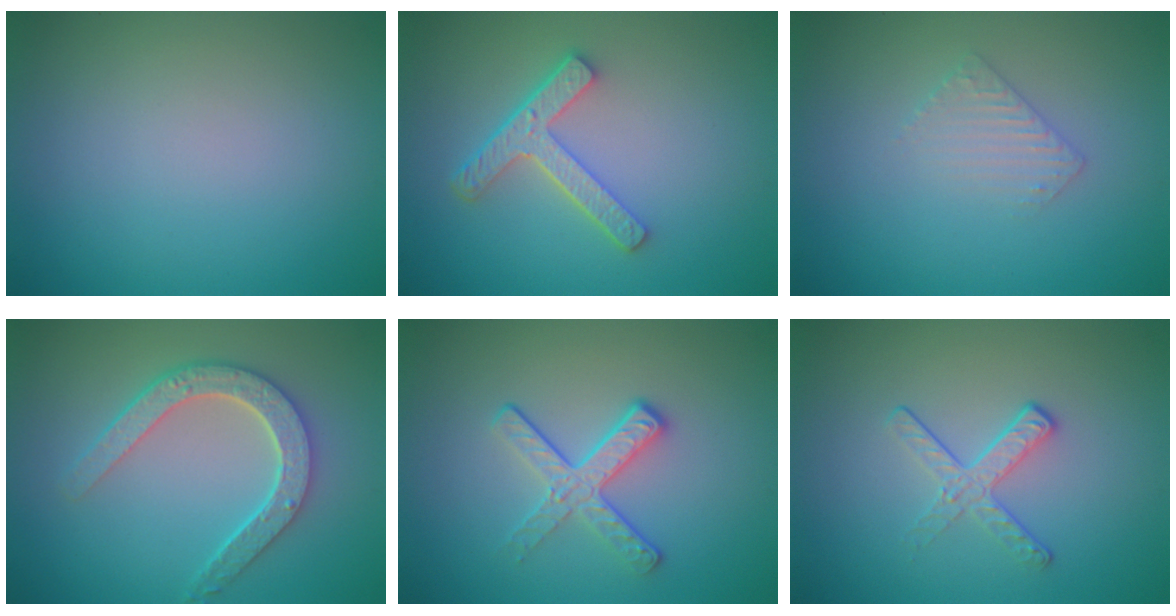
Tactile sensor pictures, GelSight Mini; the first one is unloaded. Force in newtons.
{"total": 3.9, "press": 2.9, "slide": 2.5}
{"total": 1.6, "press": 1.6, "slide": 0.4}
{"total": 4.7, "press": 3.7, "slide": 2.9}
{"total": 3.2, "press": 2.6, "slide": 1.8}
{"total": 2.1, "press": 1.4, "slide": 1.6}